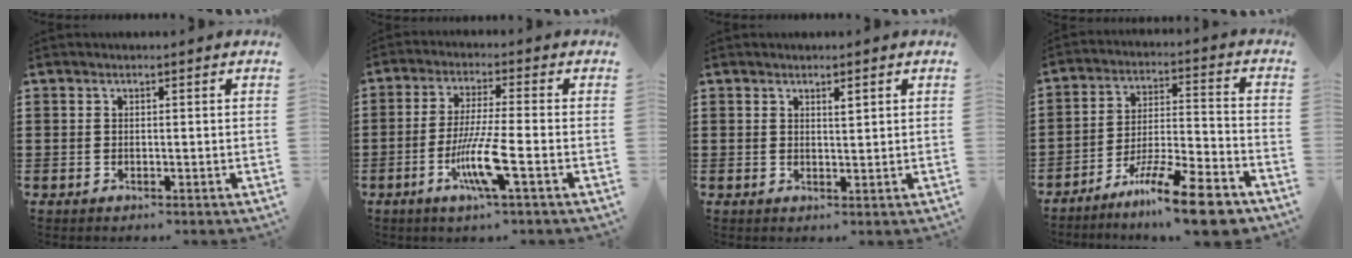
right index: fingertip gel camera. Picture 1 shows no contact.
{"total": 8.4, "force": [-3.2, 0.5, 7.8], "torque": [-0.160, -0.017, -0.064]}
{"total": 1.1, "force": [0.7, 0.2, 0.9], "torque": [-0.017, 0.001, 0.011]}
{"total": 12.7, "force": [-10.1, 1.0, 7.6], "torque": [-0.123, 0.030, -0.186]}